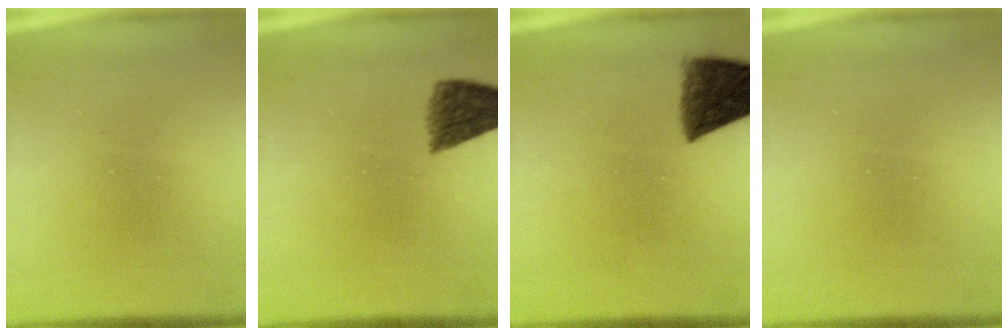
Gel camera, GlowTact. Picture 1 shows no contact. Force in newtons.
{"total": 6.0}
{"total": 9.1}
{"total": 0.0}